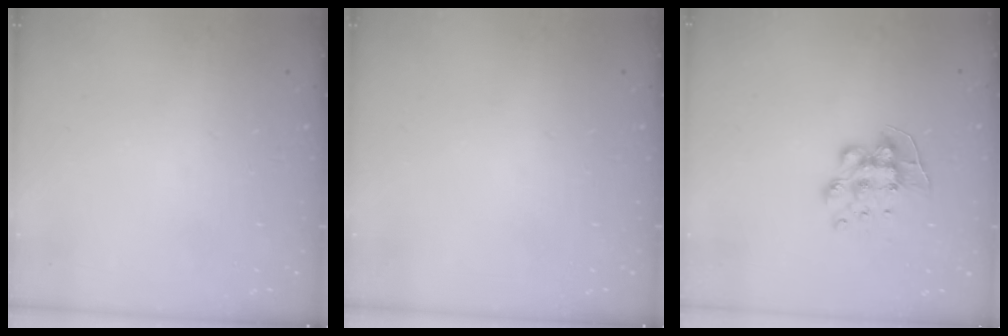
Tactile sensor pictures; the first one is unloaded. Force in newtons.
{"total": 0.0}
{"total": 9.0, "press": 9.0, "slide": 0.1}